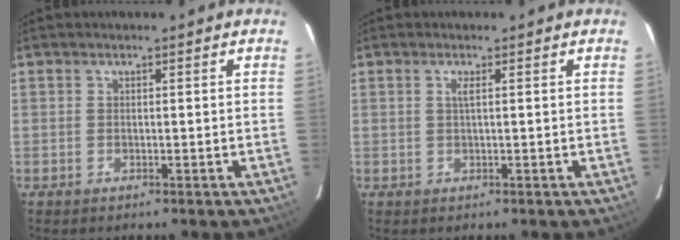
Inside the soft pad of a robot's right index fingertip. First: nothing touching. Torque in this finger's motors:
{"motor_torque": [0.05, -0.08, 0.13, 0.03]}